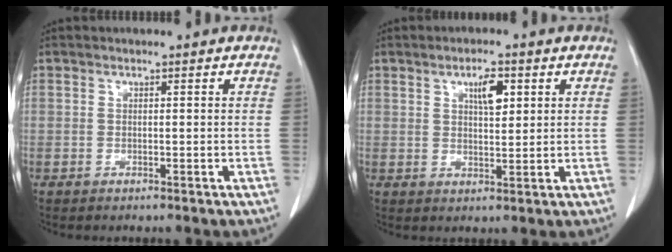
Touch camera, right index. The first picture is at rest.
{"total": 4.3, "force": [1.9, 1.4, 3.6], "torque": [-0.061, 0.000, 0.031]}